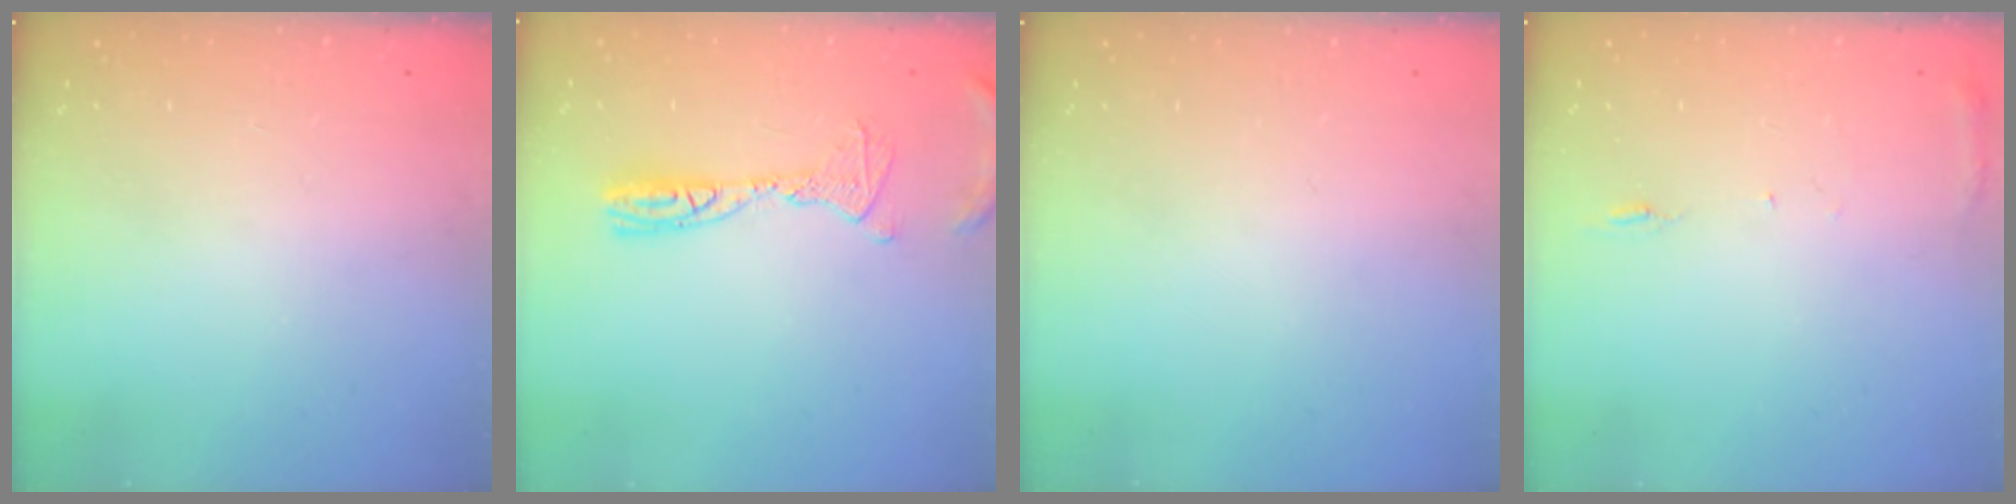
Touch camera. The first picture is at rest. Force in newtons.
{"total": 14.6, "press": 12.8, "slide": 7.1}
{"total": 0.0}
{"total": 5.7, "press": 5.7, "slide": 0.6}